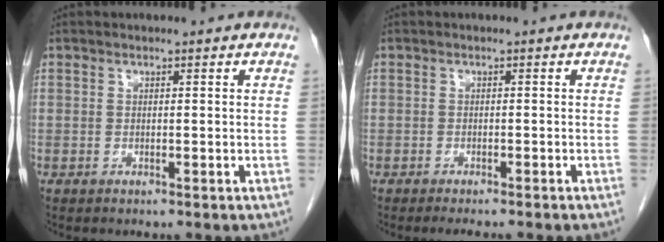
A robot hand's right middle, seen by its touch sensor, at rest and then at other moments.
{"total": 3.8, "force": [-3.3, -0.3, 2.0], "torque": [-0.019, -0.005, -0.043]}